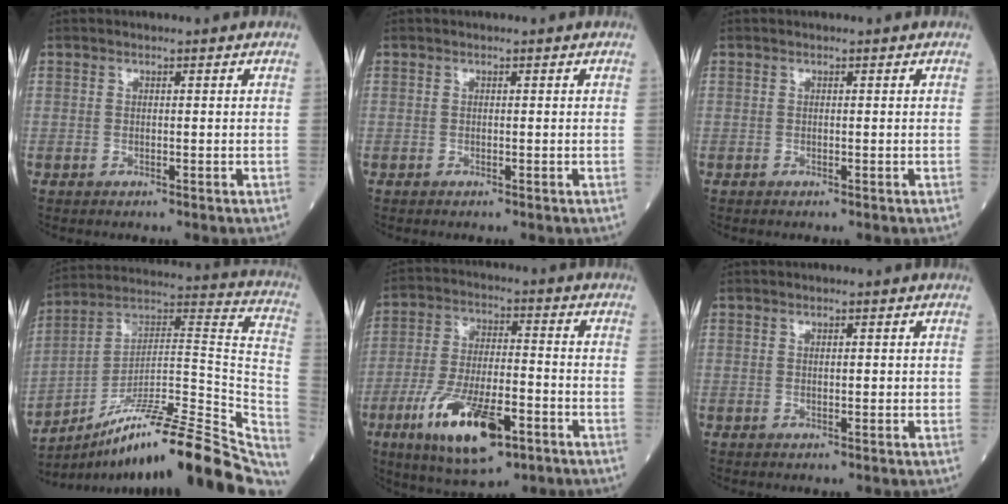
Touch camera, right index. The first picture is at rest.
{"total": 0.0}
{"total": 0.0}
{"total": 28.8, "force": [-22.8, 2.4, 17.4], "torque": [-0.174, 0.017, -0.347]}
{"total": 15.0, "force": [-7.1, 4.4, 12.4], "torque": [-0.238, -0.016, -0.116]}
{"total": 1.0, "force": [0.2, 0.4, 0.8], "torque": [-0.014, 0.000, 0.005]}